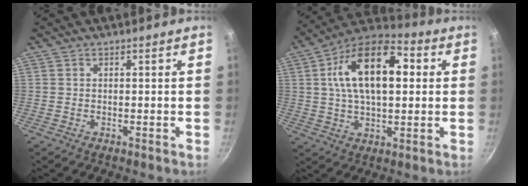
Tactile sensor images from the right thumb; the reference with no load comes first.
{"total": 18.4, "force": [3.6, 9.6, 15.3], "torque": [-0.242, 0.021, 0.052]}